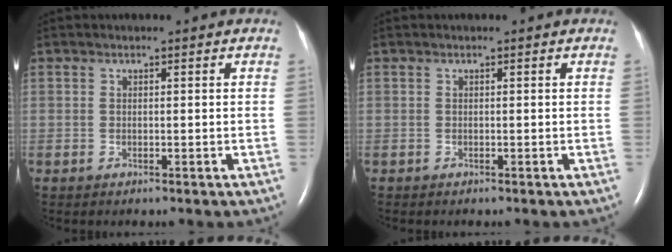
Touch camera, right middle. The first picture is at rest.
{"total": 0.0}